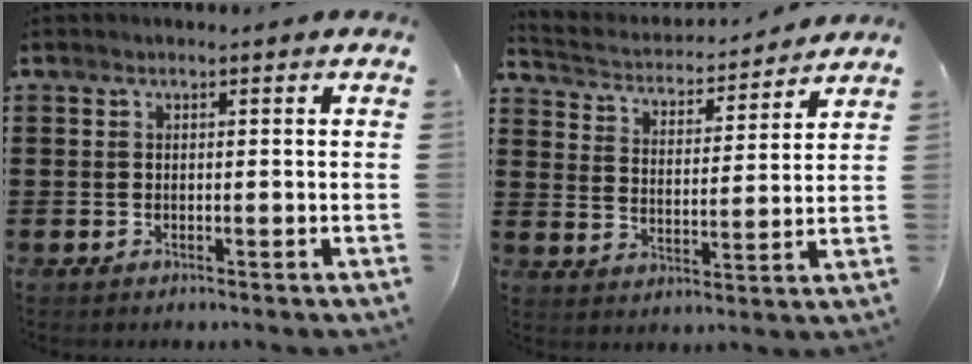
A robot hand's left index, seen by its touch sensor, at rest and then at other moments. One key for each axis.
{"total": 3.1, "fx": 3.1, "fy": 0.4, "fz": 0.1, "tx": -0.025, "ty": -0.028, "tz": 0.044}